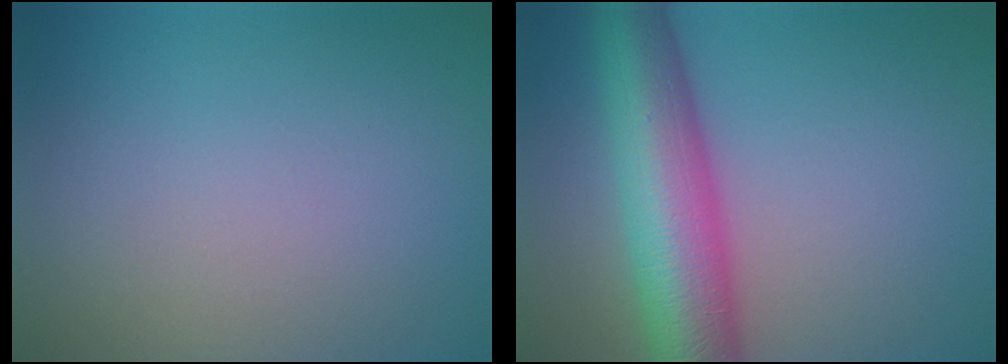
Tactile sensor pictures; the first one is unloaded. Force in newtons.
{"total": 11.0, "press": 11.0, "slide": 0.3}